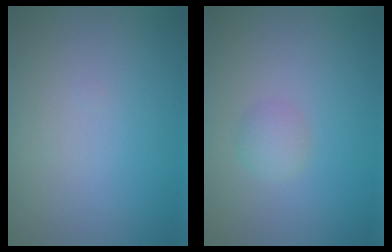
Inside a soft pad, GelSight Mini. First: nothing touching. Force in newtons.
{"total": 1.4, "press": 1.4, "slide": 0.1}